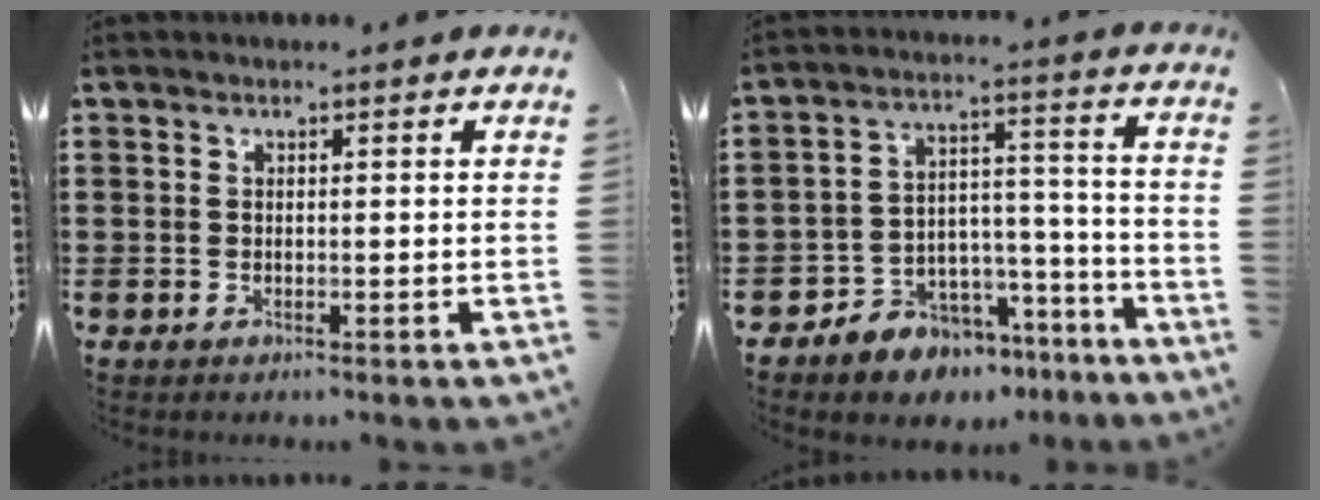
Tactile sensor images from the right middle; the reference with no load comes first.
{"total": 6.3, "force": [-5.5, 3.1, -0.1], "torque": [-0.002, 0.017, -0.104]}